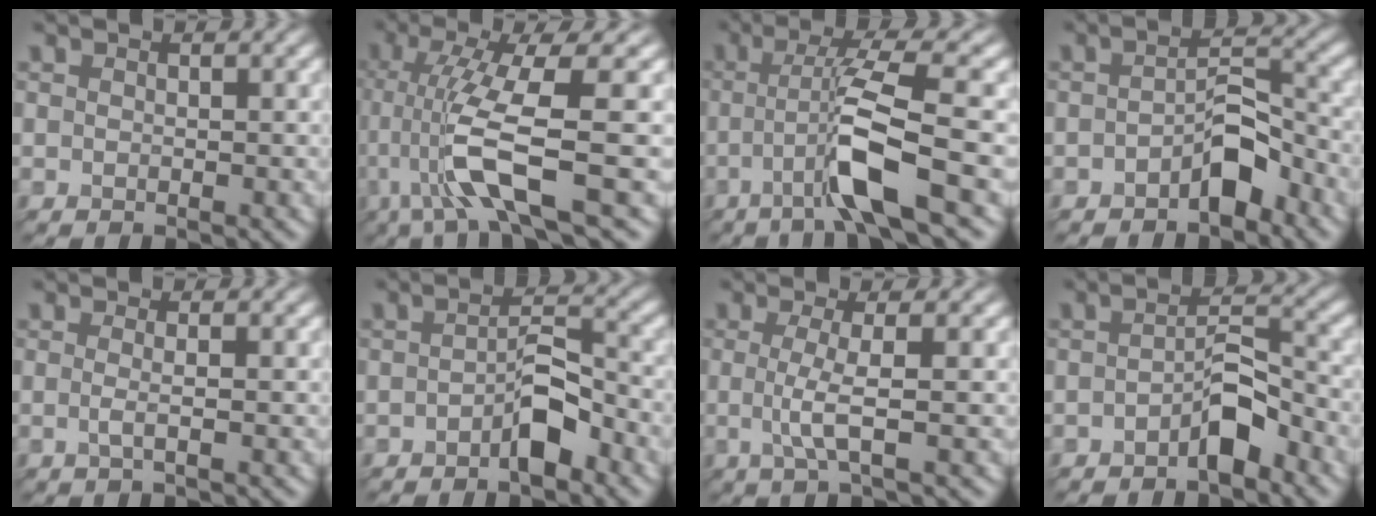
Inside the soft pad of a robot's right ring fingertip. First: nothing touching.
{"total": 7.8, "force": [-1.6, 0.7, 7.6], "torque": [-0.152, 0.008, -0.017]}
{"total": 5.7, "force": [-2.4, -0.3, 5.2], "torque": [-0.111, 0.019, -0.035]}
{"total": 3.0, "force": [-2.5, 0.5, 1.7], "torque": [-0.034, 0.020, -0.035]}
{"total": 0.6, "force": [-0.2, -0.2, 0.6], "torque": [-0.018, 0.001, 0.003]}
{"total": 2.8, "force": [-2.1, 0.3, 1.9], "torque": [-0.040, 0.017, -0.028]}
{"total": 2.1, "force": [-0.1, -0.1, 2.1], "torque": [-0.053, 0.000, 0.007]}
{"total": 2.8, "force": [-2.3, 0.1, 1.6], "torque": [-0.037, 0.018, -0.033]}